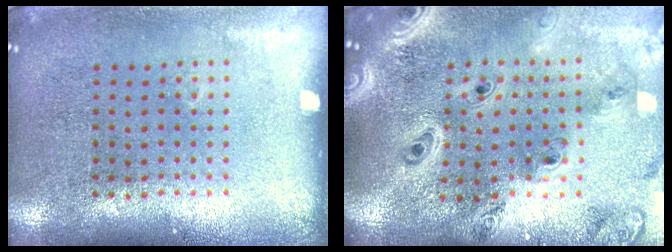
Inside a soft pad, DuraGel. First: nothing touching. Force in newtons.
{"total": 3.0, "press": 2.5, "slide": 1.7}